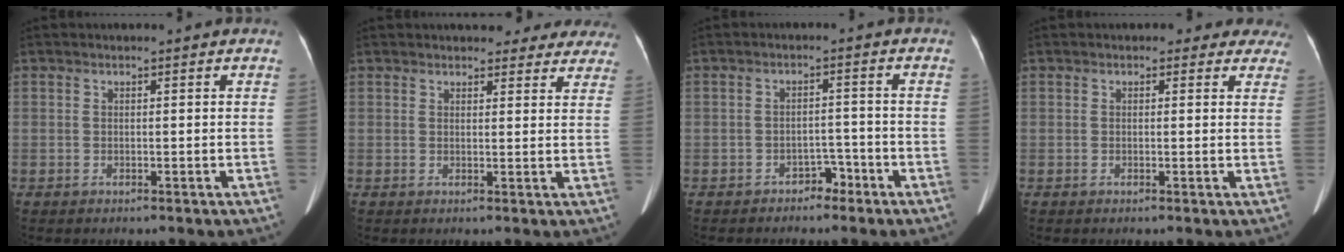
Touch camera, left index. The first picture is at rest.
{"total": 10.6, "force": [9.6, 3.6, 2.5], "torque": [0.011, 0.001, 0.093]}
{"total": 2.7, "force": [-2.1, 1.4, 0.9], "torque": [-0.015, 0.005, -0.029]}
{"total": 5.0, "force": [4.2, 2.6, 0.7], "torque": [0.021, 0.001, 0.023]}